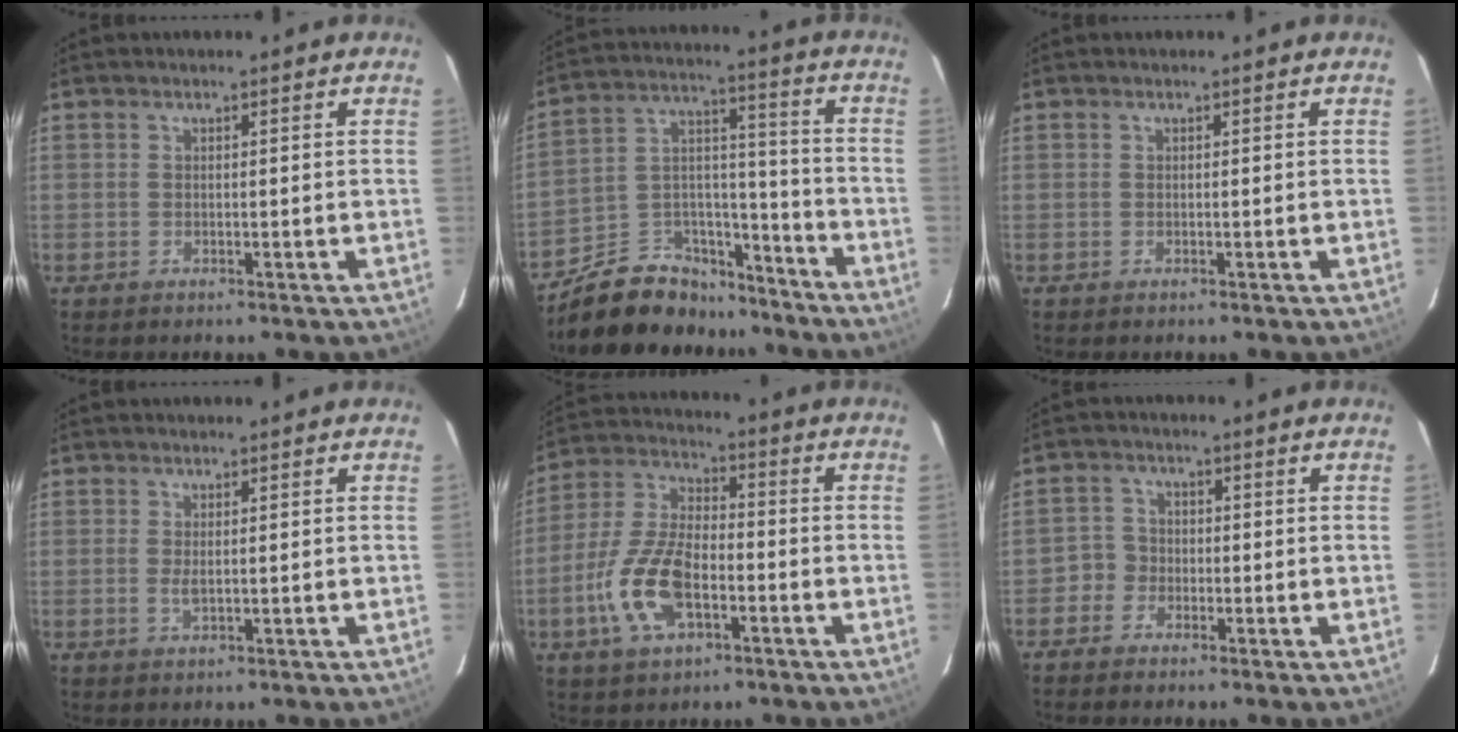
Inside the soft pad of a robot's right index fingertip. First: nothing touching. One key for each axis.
{"total": 16.2, "fx": -12.6, "fy": 8.7, "fz": 5.3, "tx": -0.112, "ty": 0.065, "tz": -0.190}
{"total": 0.0}
{"total": 1.5, "fx": 0.1, "fy": 0.5, "fz": 1.4, "tx": -0.028, "ty": -0.001, "tz": 0.004}
{"total": 13.4, "fx": -5.1, "fy": 6.5, "fz": 10.5, "tx": -0.229, "ty": 0.004, "tz": -0.093}
{"total": 3.2, "fx": -1.9, "fy": 2.6, "fz": -0.1, "tx": 0.002, "ty": 0.015, "tz": -0.039}